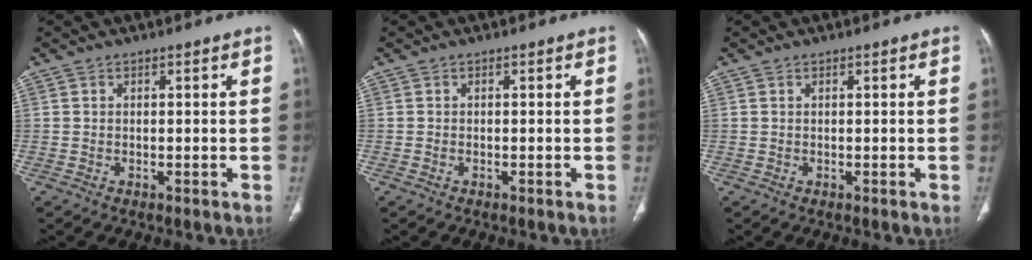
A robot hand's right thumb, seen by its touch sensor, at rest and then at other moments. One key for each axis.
{"total": 0.0}
{"total": 0.0}